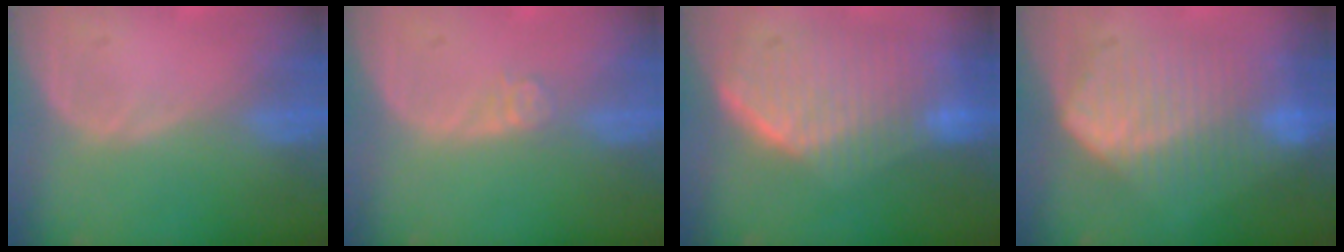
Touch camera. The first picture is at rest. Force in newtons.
{"total": 2.4, "press": 2.0, "slide": 1.3}
{"total": 10.2, "press": 9.0, "slide": 4.9}
{"total": 10.5, "press": 10.4, "slide": 0.5}